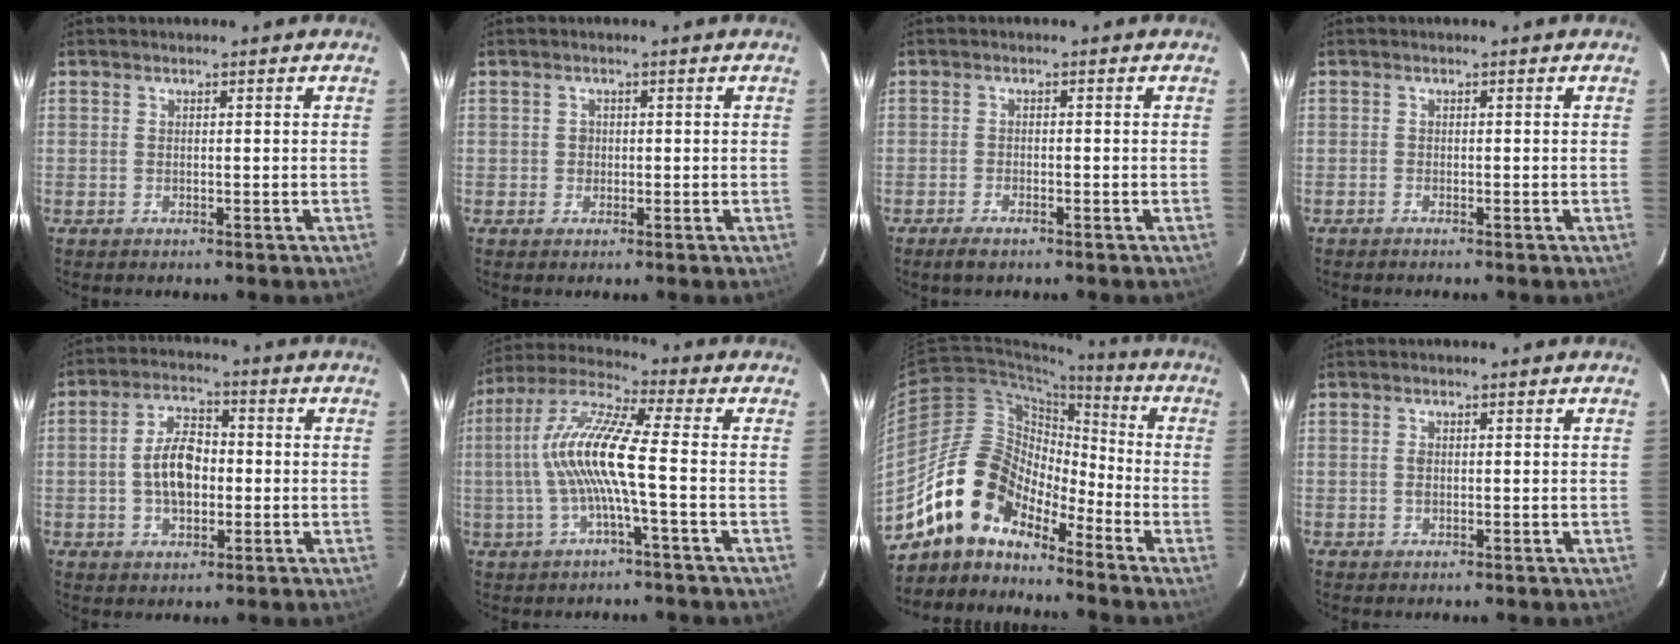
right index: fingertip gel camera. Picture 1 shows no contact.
{"total": 1.6, "force": [-0.3, 1.6, 0.2], "torque": [-0.002, 0.002, -0.002]}
{"total": 2.6, "force": [-2.0, 0.8, 1.5], "torque": [-0.041, -0.004, -0.039]}
{"total": 0.6, "force": [-0.6, 0.1, 0.1], "torque": [-0.007, -0.001, -0.013]}
{"total": 8.6, "force": [-0.7, 5.2, 6.8], "torque": [-0.128, 0.018, -0.008]}
{"total": 12.0, "force": [-1.4, 0.6, 11.9], "torque": [-0.234, 0.010, -0.027]}
{"total": 13.2, "force": [-10.4, 5.9, 5.6], "torque": [-0.094, 0.022, -0.204]}
{"total": 0.9, "force": [-0.1, 0.8, 0.5], "torque": [-0.010, 0.002, -0.002]}